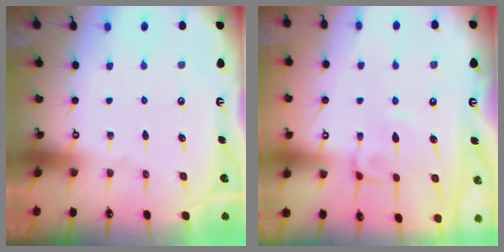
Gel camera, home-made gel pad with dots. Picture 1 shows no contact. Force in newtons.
{"total": 2.5, "press": 2.4, "slide": 0.7}